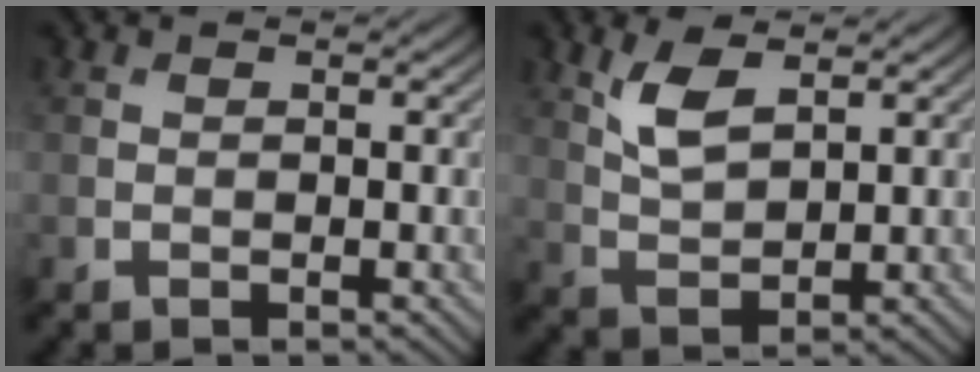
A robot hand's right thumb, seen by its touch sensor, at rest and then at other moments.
{"total": 4.5, "force": [2.5, 1.8, 3.3], "torque": [-0.083, -0.001, 0.053]}